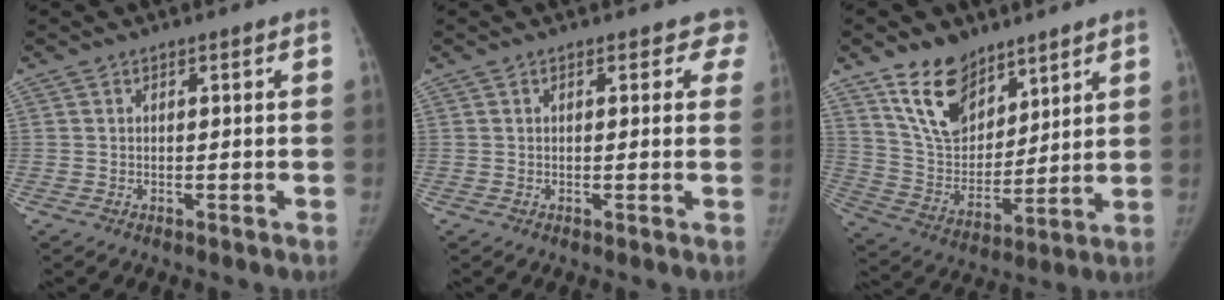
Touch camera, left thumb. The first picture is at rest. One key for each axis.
{"total": 3.0, "fx": 2.1, "fy": 1.9, "fz": 1.1, "tx": 0.026, "ty": -0.002, "tz": 0.008}
{"total": 14.4, "fx": 9.7, "fy": 8.5, "fz": 6.5, "tx": -0.077, "ty": -0.059, "tz": 0.191}